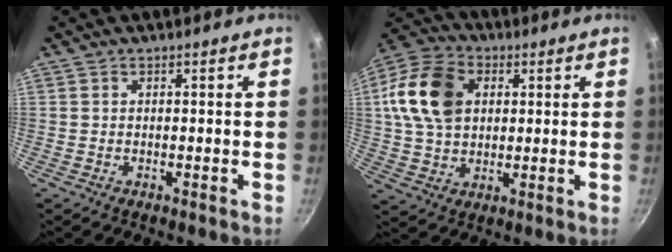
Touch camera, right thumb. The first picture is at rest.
{"total": 15.7, "force": [3.4, 11.2, 10.5], "torque": [-0.178, 0.012, 0.051]}